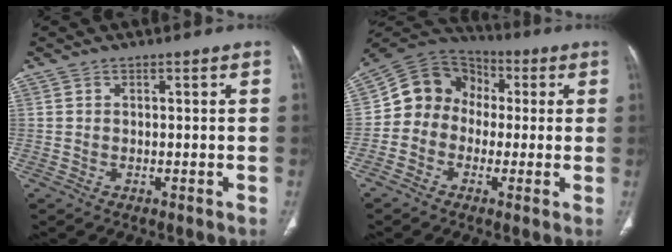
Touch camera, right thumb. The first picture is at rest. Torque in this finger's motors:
{"motor_torque": [-0.26, 0.54, 0.51, 0.32, 0.00]}